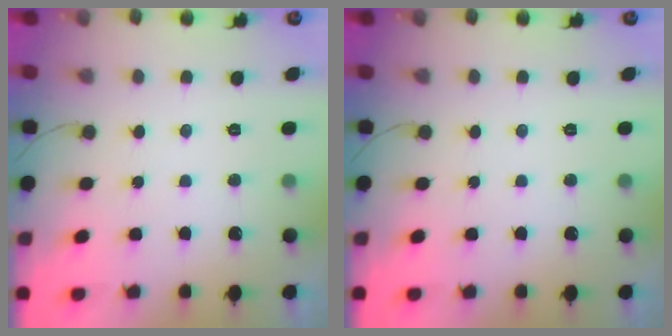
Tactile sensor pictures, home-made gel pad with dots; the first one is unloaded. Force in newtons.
{"total": 0.0}